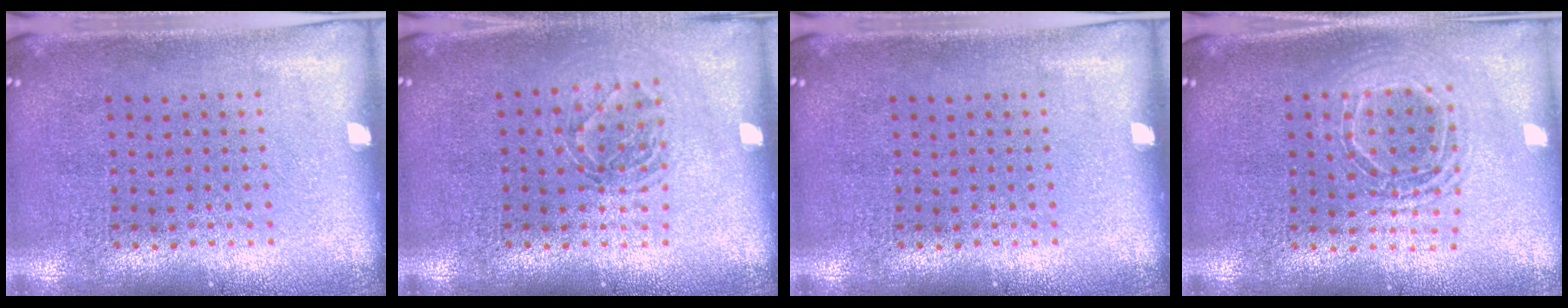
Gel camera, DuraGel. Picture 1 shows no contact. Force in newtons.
{"total": 1.3, "press": 1.1, "slide": 0.6}
{"total": 0.0}
{"total": 1.5, "press": 1.3, "slide": 0.8}